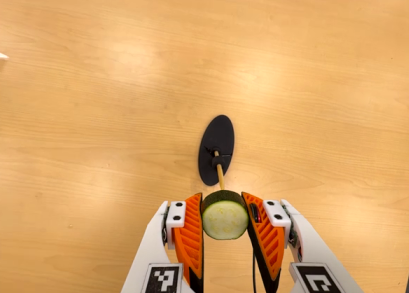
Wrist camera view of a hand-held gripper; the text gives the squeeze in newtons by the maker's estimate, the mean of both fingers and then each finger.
{"total": 12.3, "left": 11.6, "right": 13.0}